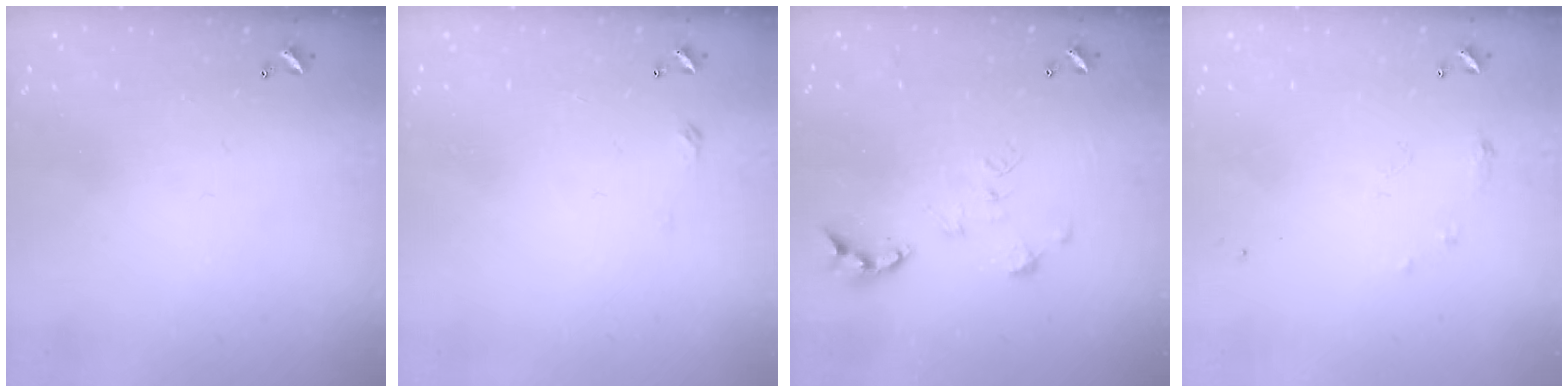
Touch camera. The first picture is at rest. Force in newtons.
{"total": 2.7, "press": 2.6, "slide": 0.4}
{"total": 0.0}
{"total": 6.0, "press": 5.9, "slide": 0.8}